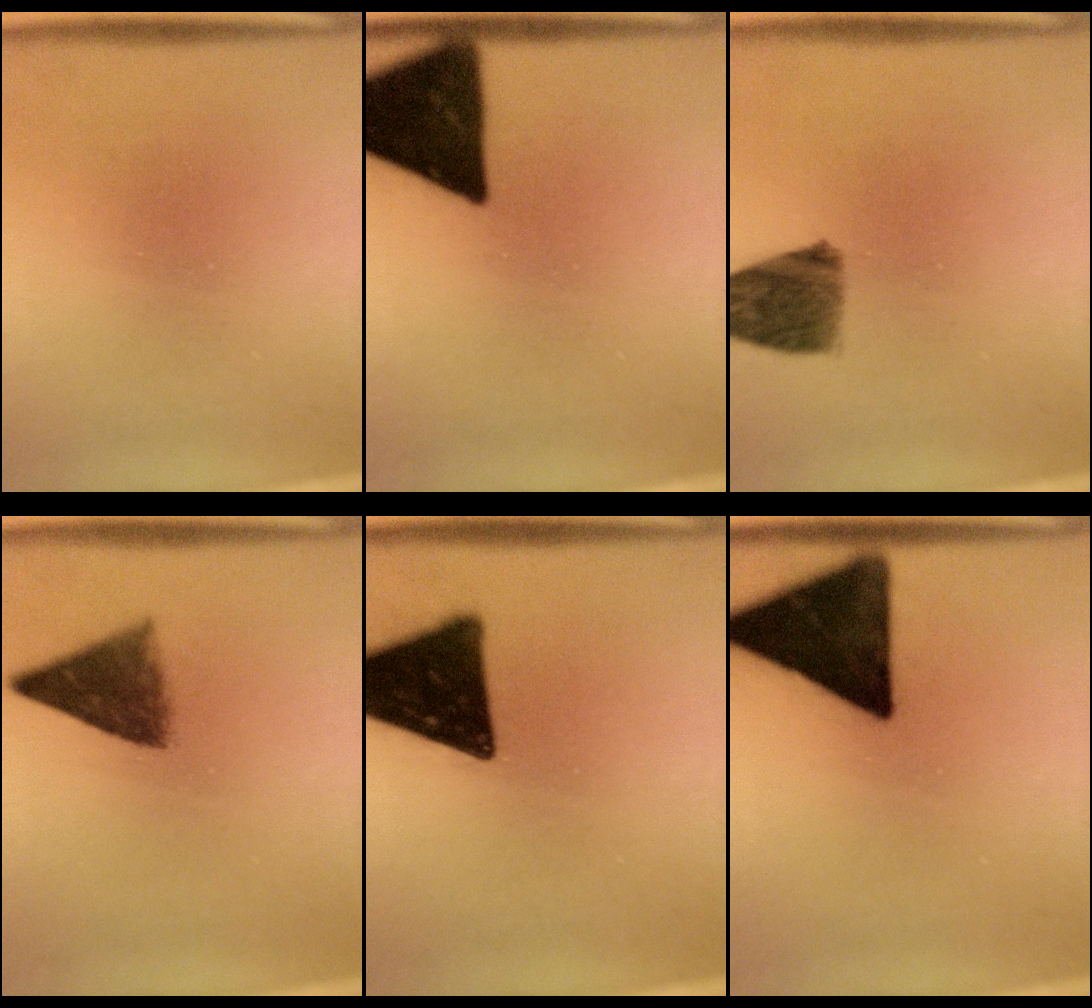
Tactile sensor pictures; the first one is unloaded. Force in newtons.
{"total": 15.9}
{"total": 8.2}
{"total": 5.6}
{"total": 17.1}
{"total": 15.8}